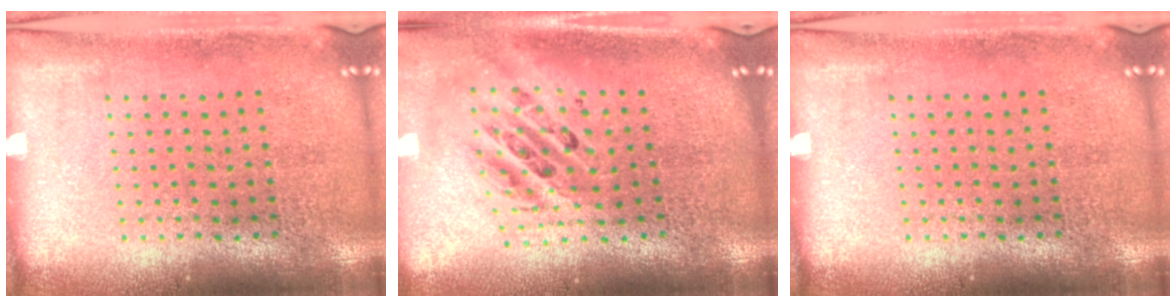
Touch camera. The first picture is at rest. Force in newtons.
{"total": 2.2, "press": 1.7, "slide": 1.4}
{"total": 0.0}